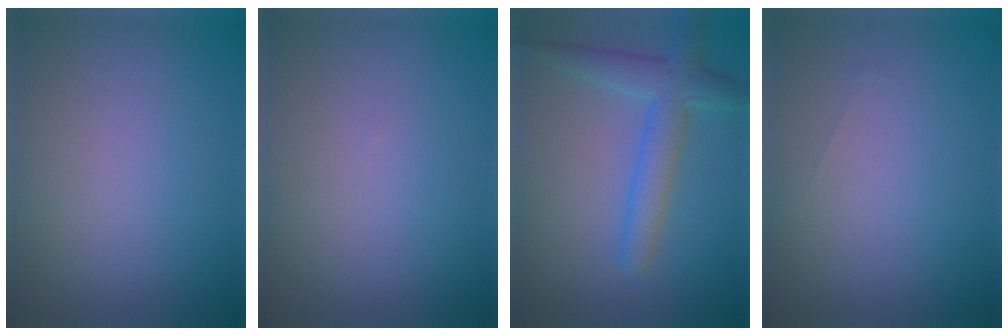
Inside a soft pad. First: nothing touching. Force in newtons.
{"total": 0.0}
{"total": 4.1, "press": 4.0, "slide": 0.2}
{"total": 0.0}